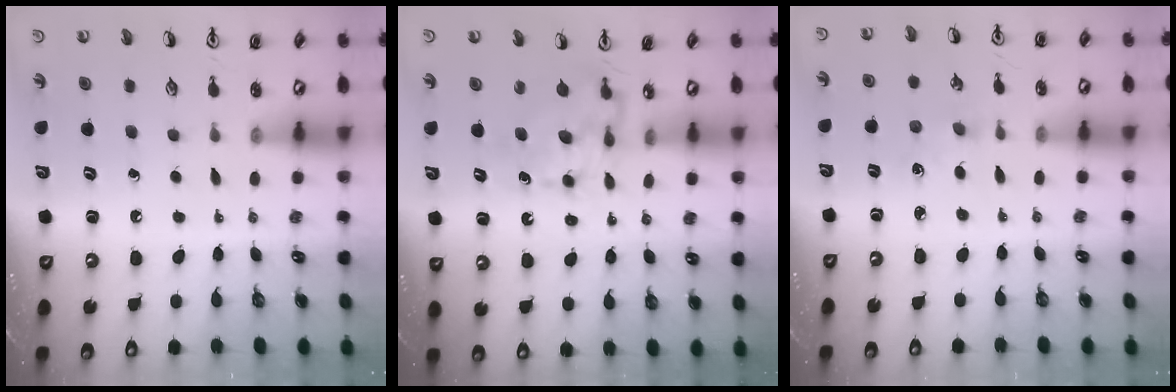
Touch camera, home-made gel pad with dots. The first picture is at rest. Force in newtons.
{"total": 6.8, "press": 6.8, "slide": 0.5}
{"total": 1.9, "press": 1.9, "slide": 0.4}